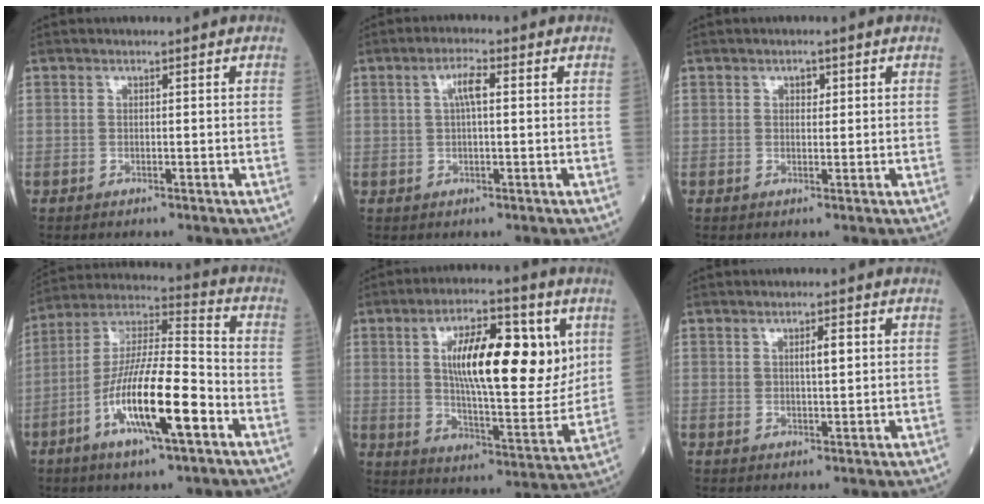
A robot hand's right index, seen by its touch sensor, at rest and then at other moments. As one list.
[{"total": 3.4, "force": [0.8, 0.7, 3.3], "torque": [-0.062, 0.011, 0.013]}, {"total": 1.3, "force": [0.6, 0.8, 0.8], "torque": [-0.008, -0.001, 0.007]}, {"total": 16.5, "force": [-6.2, 2.5, 15.0], "torque": [-0.285, -0.005, -0.113]}, {"total": 18.2, "force": [5.0, 5.6, 16.6], "torque": [-0.264, 0.009, 0.080]}, {"total": 2.6, "force": [0.8, 0.6, 2.4], "torque": [-0.039, -0.001, 0.013]}]